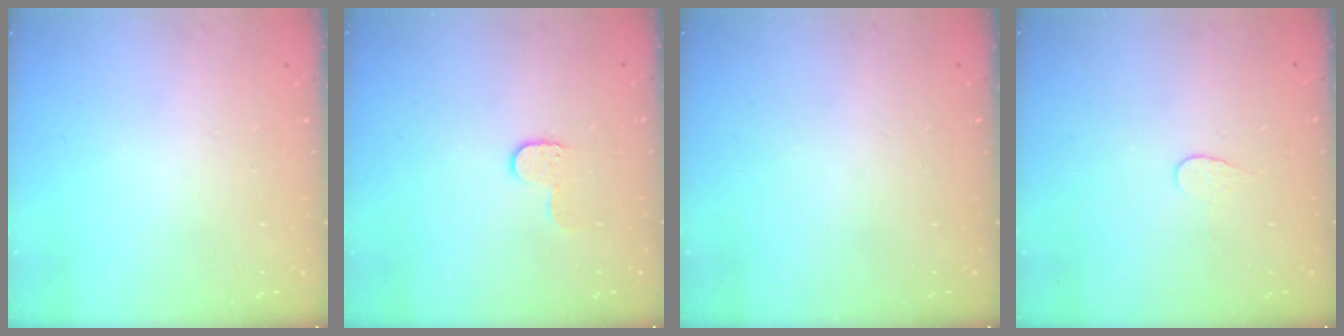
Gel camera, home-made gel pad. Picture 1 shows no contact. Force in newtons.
{"total": 5.1, "press": 5.0, "slide": 0.5}
{"total": 0.0}
{"total": 3.9, "press": 3.9, "slide": 0.4}